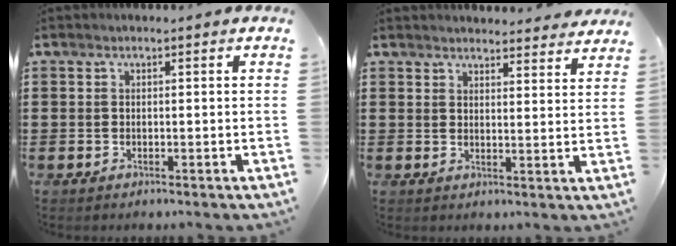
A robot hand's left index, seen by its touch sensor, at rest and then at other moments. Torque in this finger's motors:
{"motor_torque": [2.14, 0.00, 0.32, 0.03]}